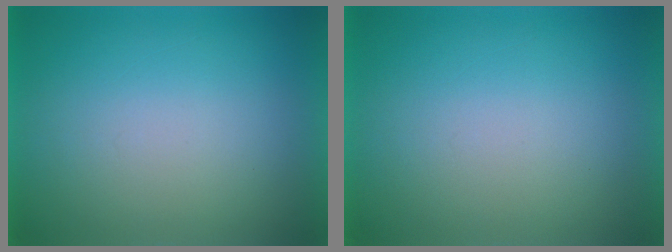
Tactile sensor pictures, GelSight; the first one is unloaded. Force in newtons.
{"total": 0.0}